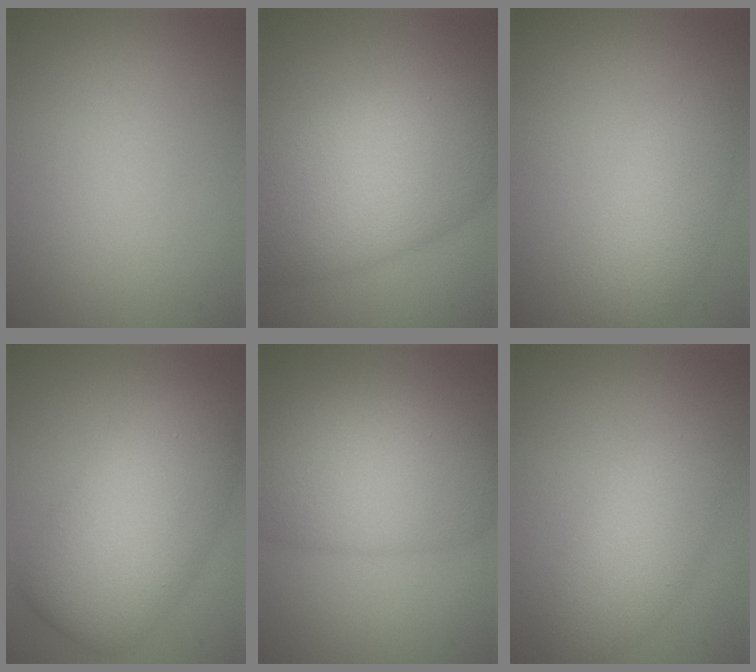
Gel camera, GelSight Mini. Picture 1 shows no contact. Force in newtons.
{"total": 10.4, "press": 10.3, "slide": 0.3}
{"total": 3.3, "press": 3.3, "slide": 0.1}
{"total": 8.3, "press": 8.3, "slide": 0.2}
{"total": 8.1, "press": 8.1, "slide": 0.4}
{"total": 4.0, "press": 4.0, "slide": 0.1}